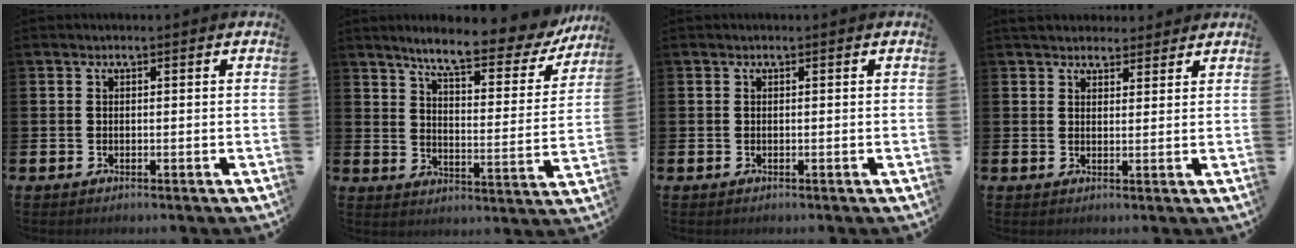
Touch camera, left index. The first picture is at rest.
{"total": 7.9, "force": [6.9, 1.3, 3.6], "torque": [-0.084, -0.047, 0.112]}
{"total": 0.0}
{"total": 3.8, "force": [3.5, 1.3, 0.2], "torque": [-0.002, -0.012, 0.063]}